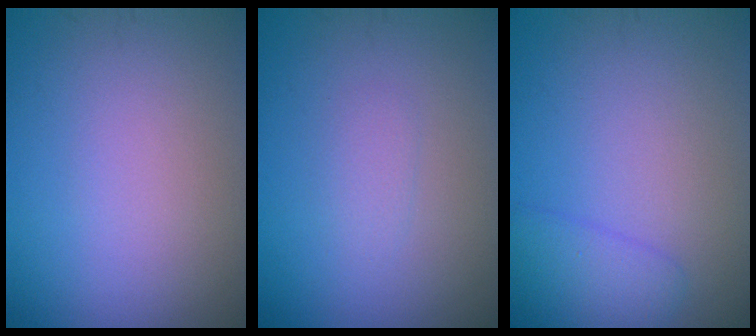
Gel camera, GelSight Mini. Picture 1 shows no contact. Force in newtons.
{"total": 1.0, "press": 1.0, "slide": 0.1}
{"total": 2.2, "press": 2.2, "slide": 0.1}